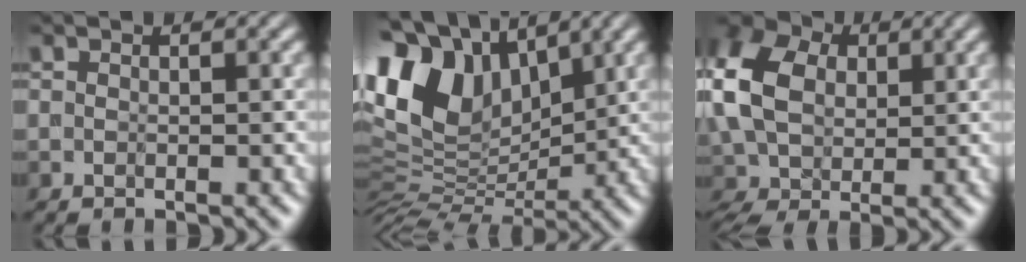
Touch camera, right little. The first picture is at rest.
{"total": 10.4, "force": [5.2, 6.4, 6.4], "torque": [-0.164, 0.016, 0.096]}
{"total": 9.9, "force": [2.3, 6.9, 6.8], "torque": [-0.188, 0.007, 0.043]}